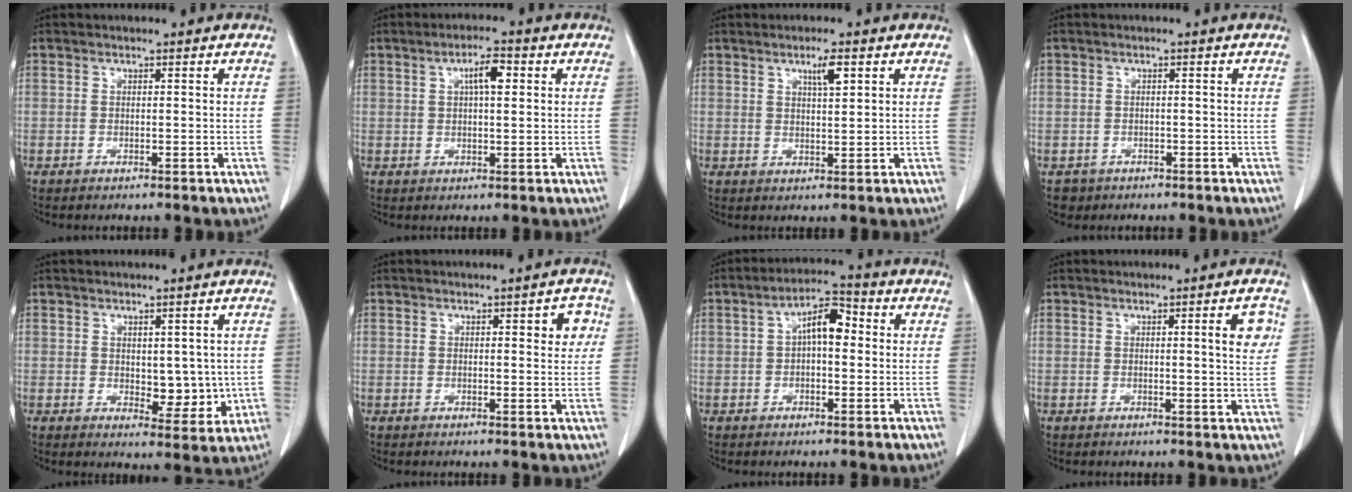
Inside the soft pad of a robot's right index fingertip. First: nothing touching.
{"total": 4.2, "force": [1.3, 1.0, 3.8], "torque": [-0.070, 0.007, 0.020]}
{"total": 3.2, "force": [1.6, 0.4, 2.8], "torque": [-0.049, -0.002, 0.026]}
{"total": 2.4, "force": [-1.3, 2.0, -0.2], "torque": [-0.004, 0.006, -0.024]}
{"total": 6.0, "force": [0.2, 3.2, 5.0], "torque": [-0.051, -0.010, 0.017]}
{"total": 3.3, "force": [1.1, 1.1, 3.0], "torque": [-0.032, 0.004, 0.010]}
{"total": 6.1, "force": [0.9, 2.7, 5.4], "torque": [-0.093, 0.023, 0.009]}
{"total": 4.2, "force": [1.4, 0.3, 4.0], "torque": [-0.051, -0.006, 0.016]}